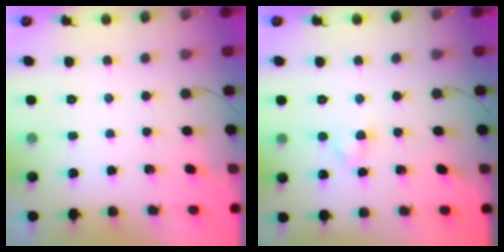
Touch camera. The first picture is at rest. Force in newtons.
{"total": 3.3, "press": 3.1, "slide": 1.2}